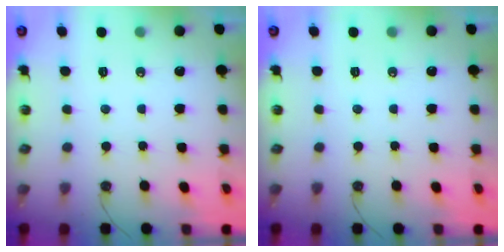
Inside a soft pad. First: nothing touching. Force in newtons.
{"total": 0.0}